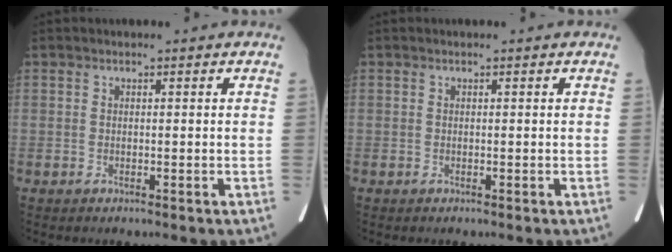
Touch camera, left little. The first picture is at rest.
{"total": 0.0}